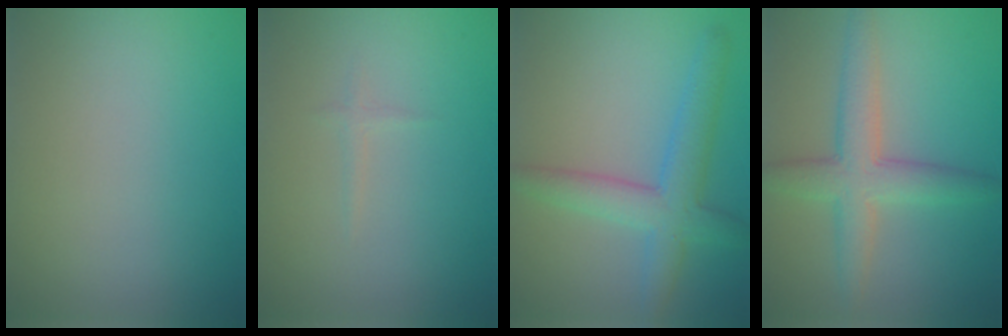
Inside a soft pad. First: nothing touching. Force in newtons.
{"total": 0.6, "press": 0.6, "slide": 0.0}
{"total": 4.6, "press": 4.6, "slide": 0.2}
{"total": 4.6, "press": 4.6, "slide": 0.2}